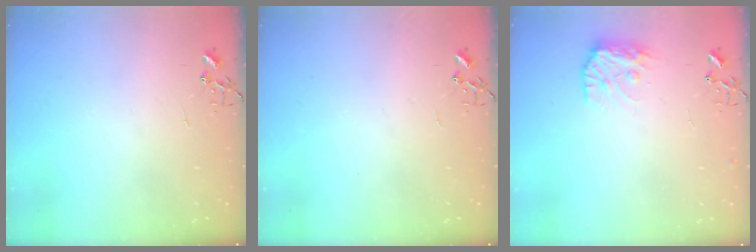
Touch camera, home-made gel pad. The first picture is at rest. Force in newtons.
{"total": 0.0}
{"total": 10.4, "press": 10.4, "slide": 0.6}